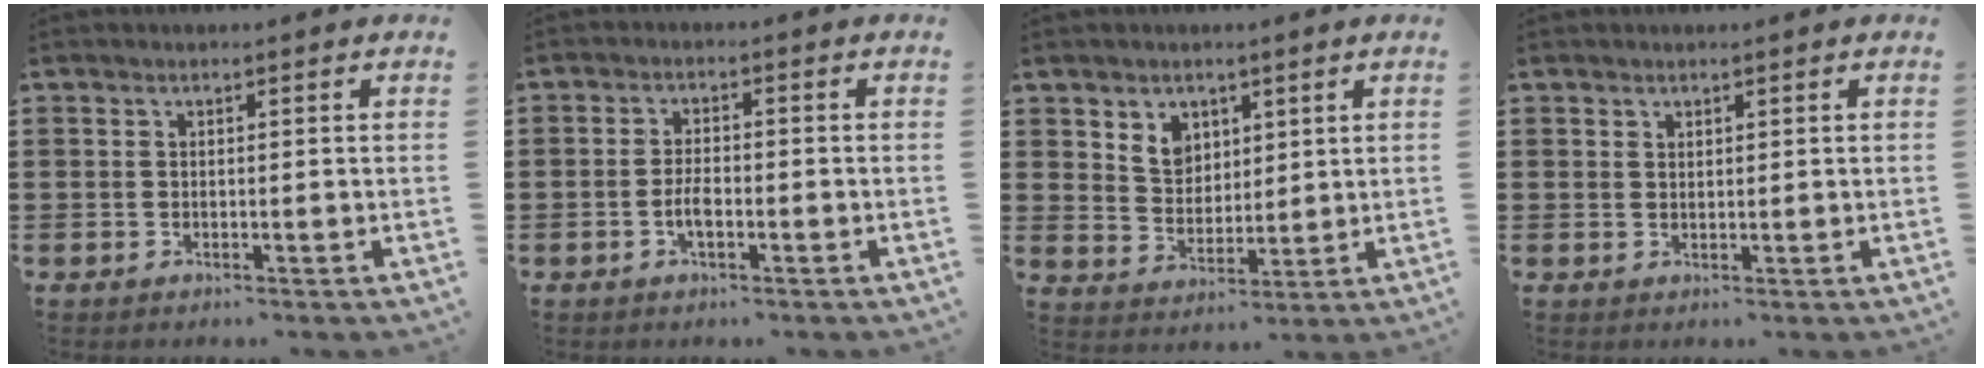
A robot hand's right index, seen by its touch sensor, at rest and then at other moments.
{"total": 2.9, "force": [-1.1, 1.1, 2.5], "torque": [-0.060, -0.002, -0.024]}
{"total": 5.1, "force": [2.9, 4.0, 1.4], "torque": [-0.038, 0.009, 0.053]}
{"total": 1.0, "force": [0.9, 0.4, 0.1], "torque": [-0.002, 0.002, 0.017]}